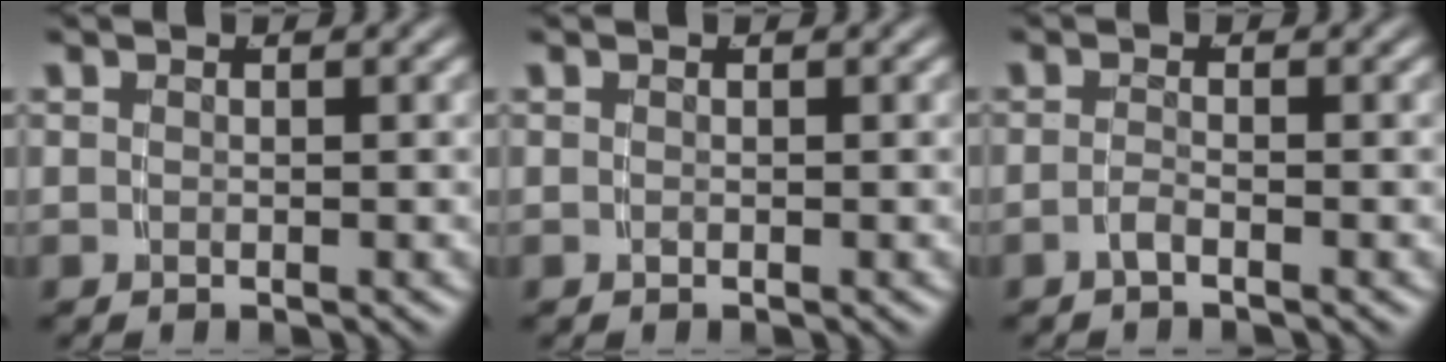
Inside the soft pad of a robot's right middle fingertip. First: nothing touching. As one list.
[{"total": 0.0}, {"total": 1.5, "force": [-1.3, -0.5, 0.5], "torque": [-0.011, -0.003, -0.024]}]